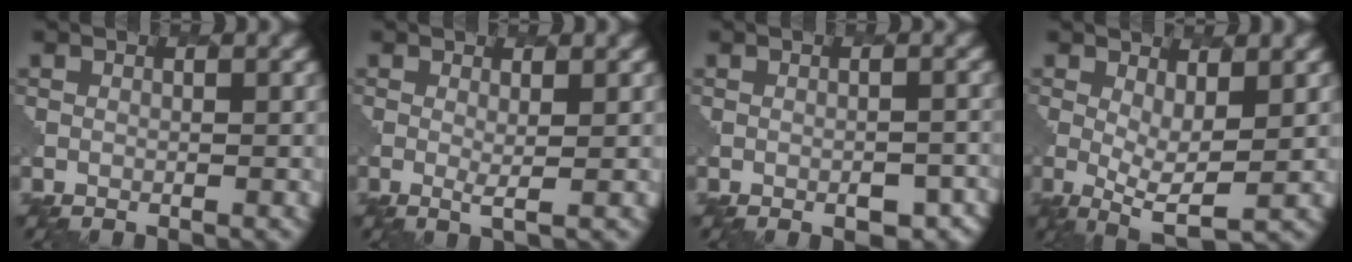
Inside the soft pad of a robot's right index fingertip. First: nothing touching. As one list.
[{"total": 0.9, "force": [0.5, 0.0, 0.8], "torque": [-0.020, -0.007, 0.007]}, {"total": 3.2, "force": [-1.6, 1.6, 2.3], "torque": [-0.031, 0.001, -0.010]}, {"total": 3.8, "force": [0.5, 1.2, 3.5], "torque": [-0.066, -0.012, 0.011]}]